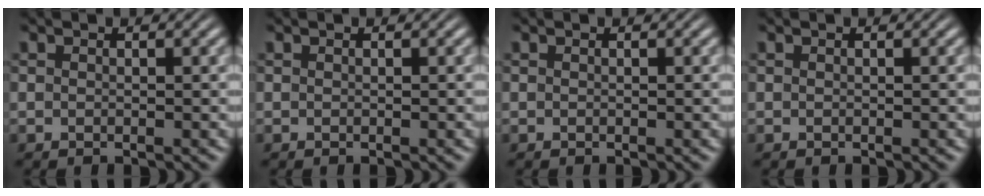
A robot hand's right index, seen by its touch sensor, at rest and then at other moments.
{"total": 0.0}
{"total": 0.0}
{"total": 0.0}